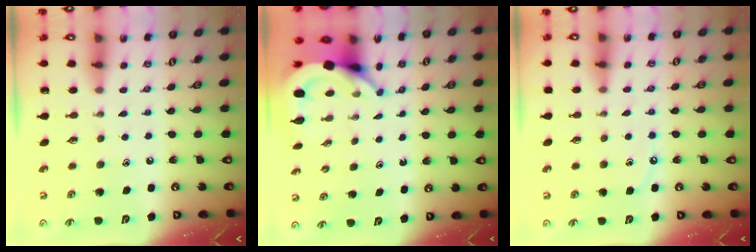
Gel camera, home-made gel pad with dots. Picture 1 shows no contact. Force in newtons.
{"total": 5.5, "press": 5.4, "slide": 0.7}
{"total": 7.0, "press": 7.0, "slide": 0.7}